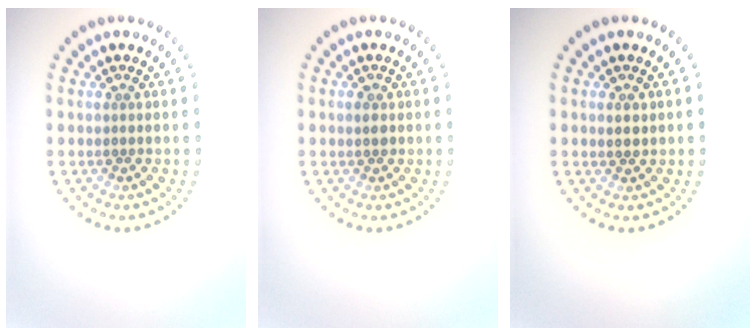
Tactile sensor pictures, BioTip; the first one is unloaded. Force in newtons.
{"total": 1.0, "press": 1.0, "slide": 0.1}
{"total": 1.1, "press": 1.1, "slide": 0.4}